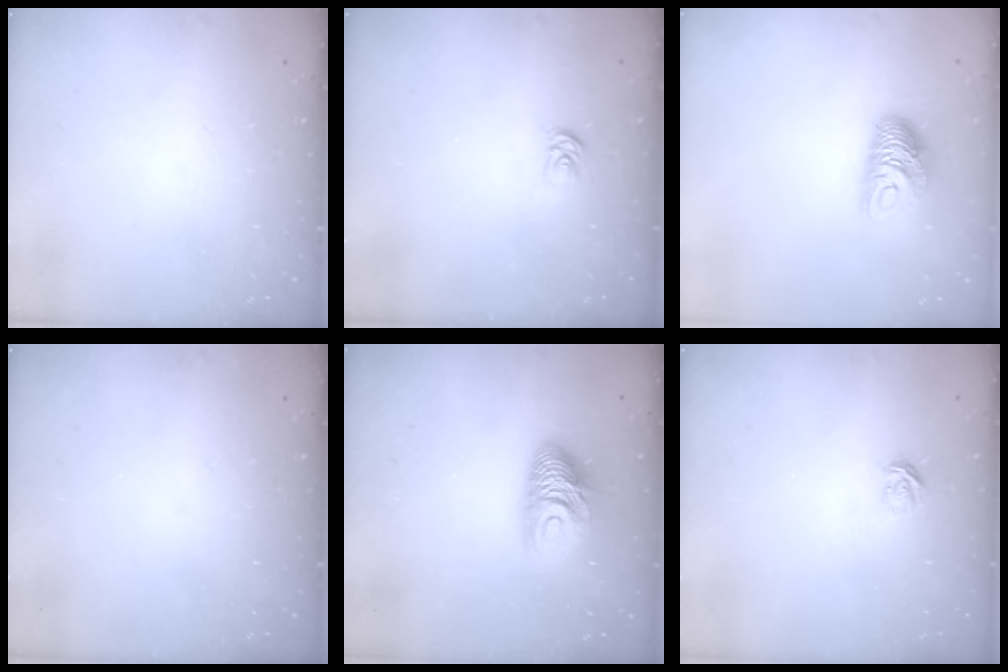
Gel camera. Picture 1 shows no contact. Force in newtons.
{"total": 2.6, "press": 2.6, "slide": 0.3}
{"total": 9.3, "press": 9.3, "slide": 0.3}
{"total": 0.0}
{"total": 10.7, "press": 10.6, "slide": 0.7}
{"total": 3.3, "press": 3.3, "slide": 0.4}